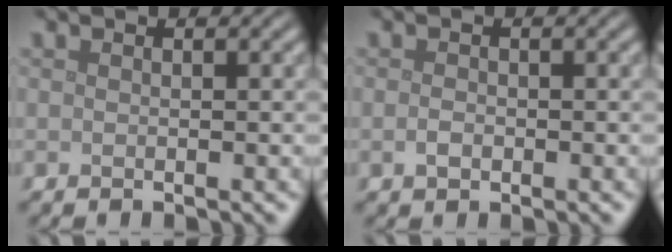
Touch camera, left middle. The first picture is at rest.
{"total": 1.0, "force": [-0.3, 0.7, 0.7], "torque": [-0.016, -0.002, -0.007]}